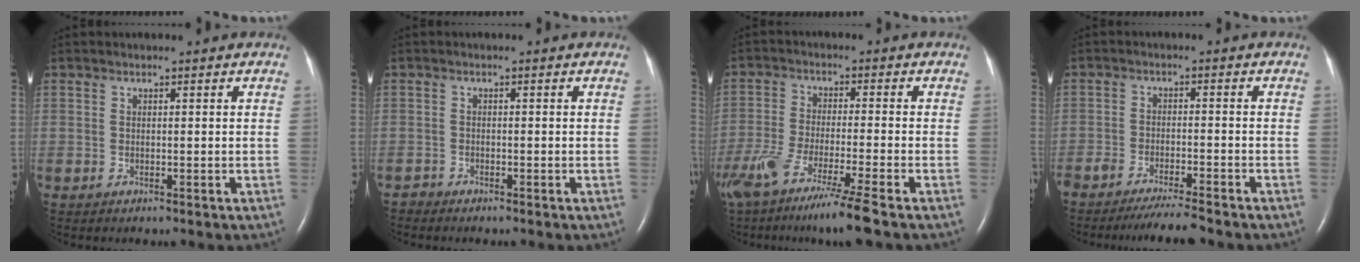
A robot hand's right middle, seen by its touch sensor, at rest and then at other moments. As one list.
[{"total": 1.0, "force": [-0.9, 0.1, -0.4], "torque": [0.008, -0.003, -0.021]}, {"total": 12.6, "force": [-9.1, -1.0, 8.7], "torque": [-0.165, -0.046, -0.155]}, {"total": 6.7, "force": [-6.0, -0.1, 3.0], "torque": [-0.043, -0.018, -0.099]}]